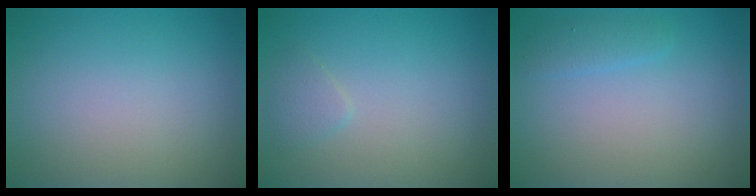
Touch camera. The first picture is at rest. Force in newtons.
{"total": 1.1, "press": 1.1, "slide": 0.0}
{"total": 1.2, "press": 1.2, "slide": 0.1}